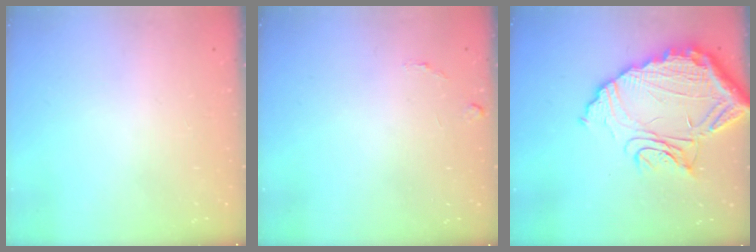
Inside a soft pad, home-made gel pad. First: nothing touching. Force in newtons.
{"total": 4.5, "press": 4.5, "slide": 0.3}
{"total": 19.5, "press": 19.4, "slide": 1.7}